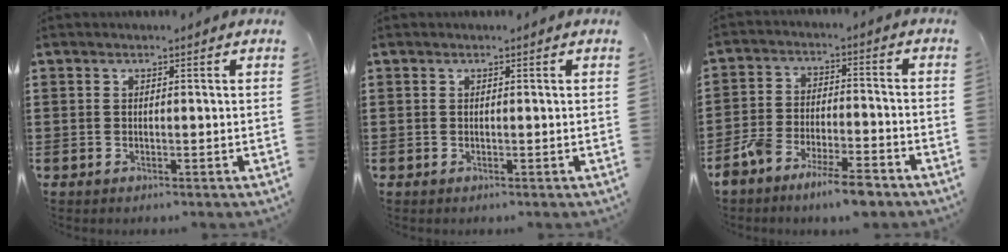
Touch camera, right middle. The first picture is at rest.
{"total": 0.0}
{"total": 7.6, "force": [-6.5, 1.4, 3.6], "torque": [-0.083, 0.003, -0.126]}